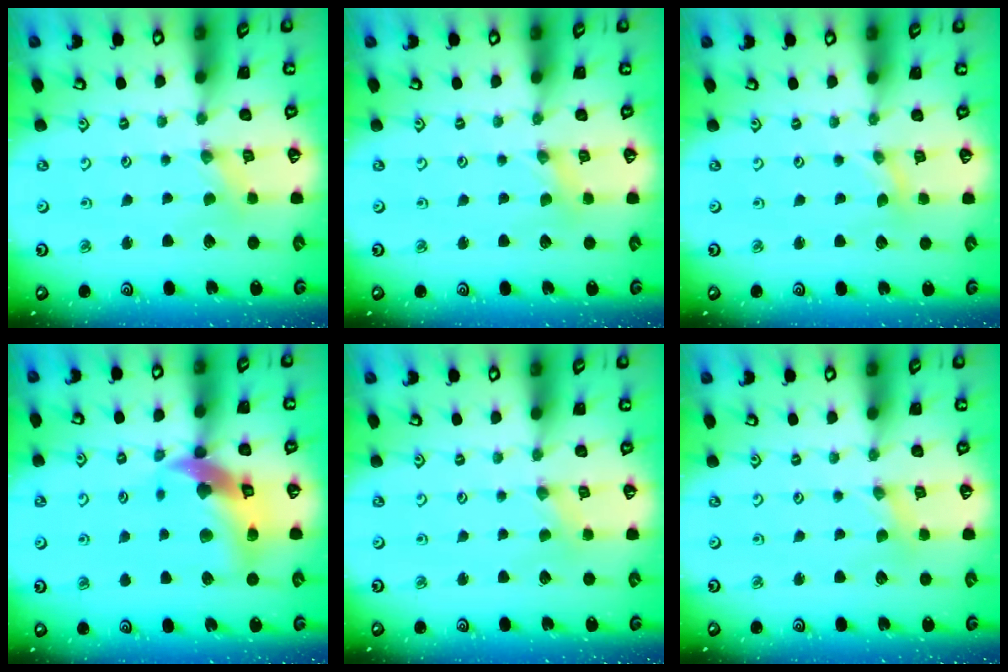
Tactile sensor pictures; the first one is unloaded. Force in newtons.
{"total": 0.0}
{"total": 0.0}
{"total": 14.8, "press": 14.7, "slide": 1.9}
{"total": 0.0}
{"total": 0.0}